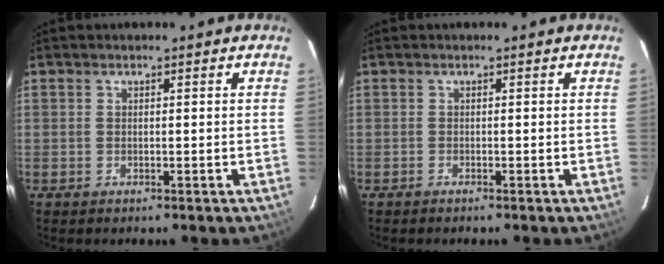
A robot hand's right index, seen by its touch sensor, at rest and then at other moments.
{"total": 0.0}